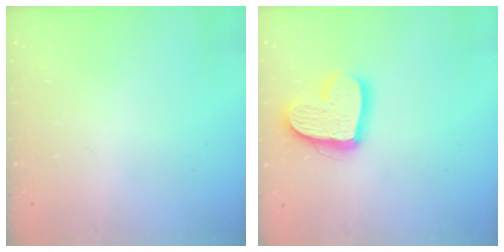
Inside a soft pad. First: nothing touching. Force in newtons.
{"total": 16.0, "press": 16.0, "slide": 1.5}